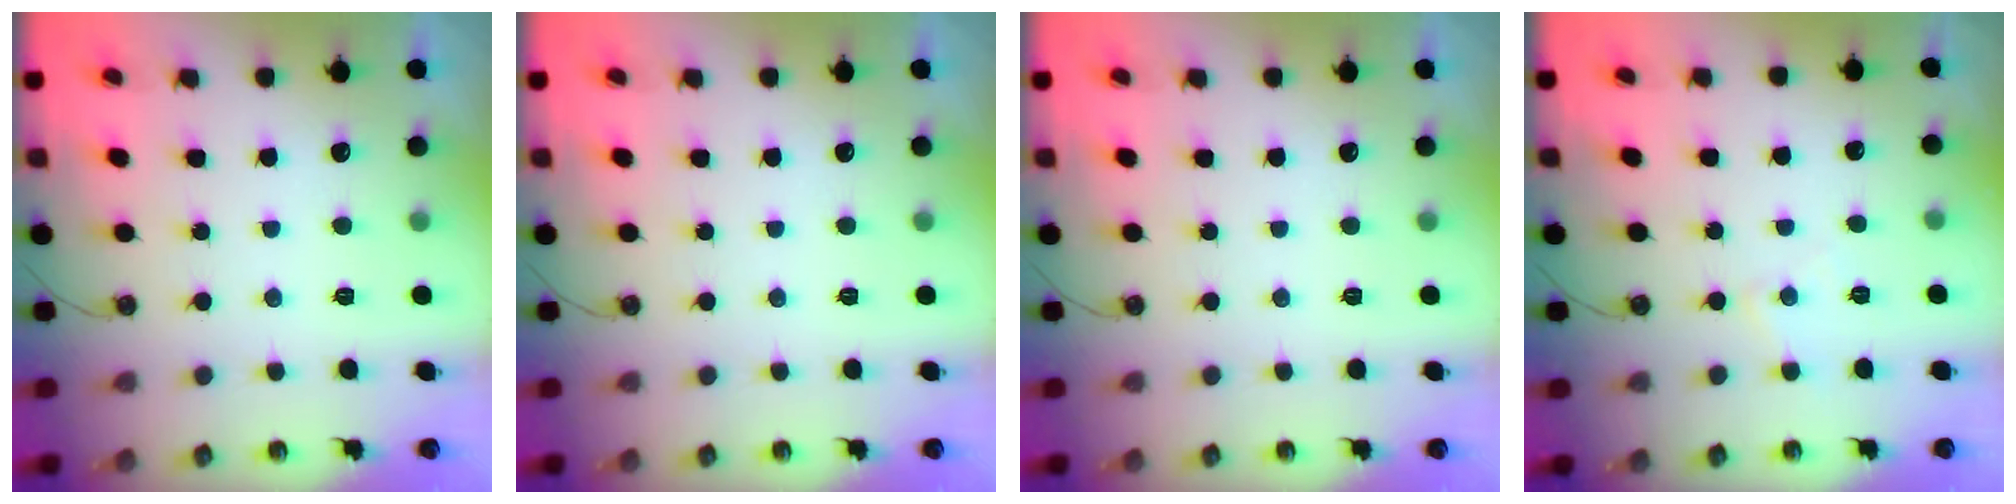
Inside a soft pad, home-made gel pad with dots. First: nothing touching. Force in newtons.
{"total": 0.0}
{"total": 0.0}
{"total": 4.9, "press": 4.8, "slide": 0.8}